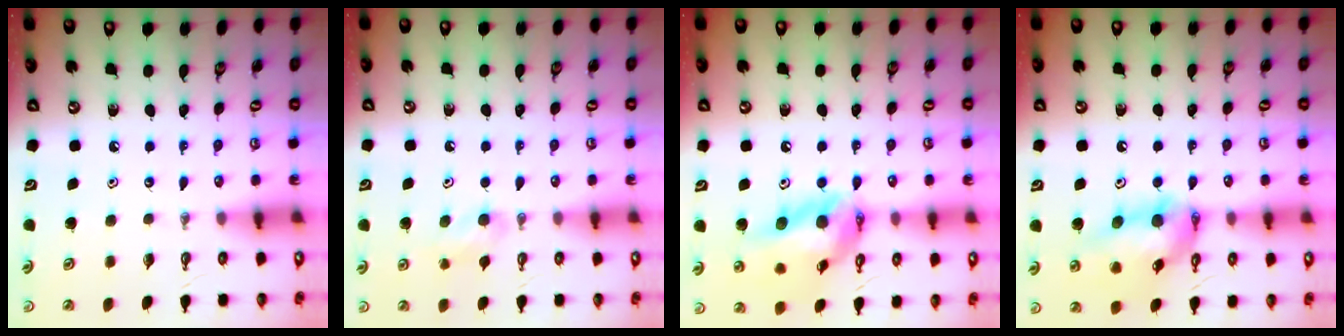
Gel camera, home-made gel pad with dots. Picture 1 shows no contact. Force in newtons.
{"total": 6.8, "press": 6.7, "slide": 0.8}
{"total": 15.7, "press": 15.6, "slide": 2.0}
{"total": 14.3, "press": 14.3, "slide": 1.0}